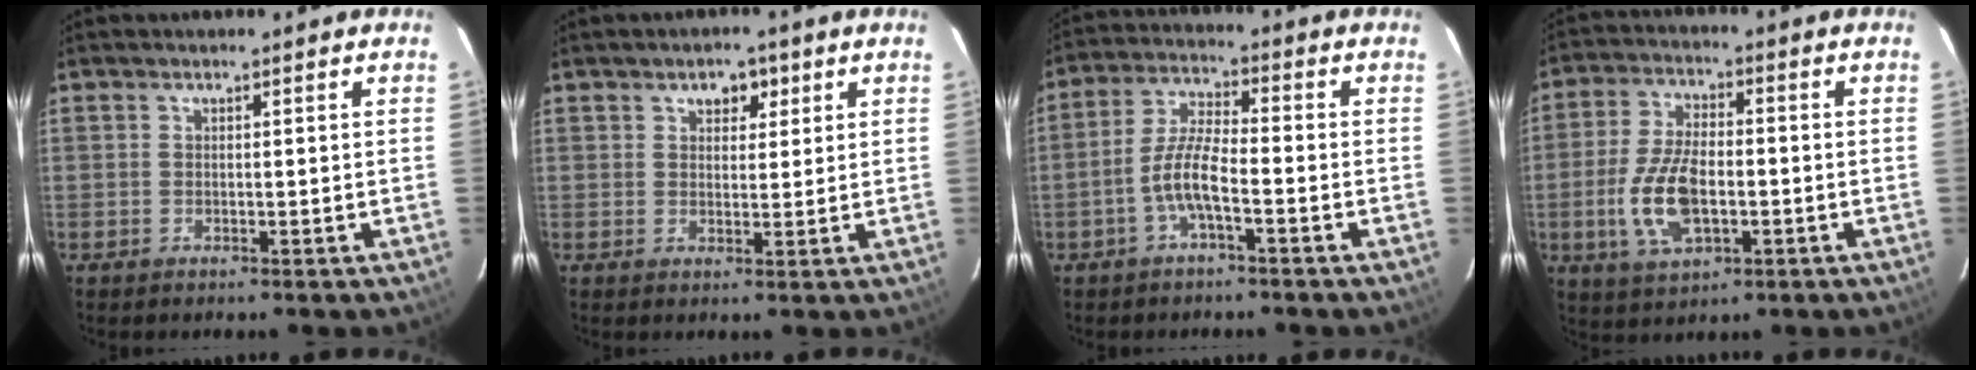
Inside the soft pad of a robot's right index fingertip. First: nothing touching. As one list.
[{"total": 3.7, "force": [1.9, 2.5, 1.9], "torque": [-0.020, 0.009, 0.030]}, {"total": 8.1, "force": [-3.6, 1.7, 7.0], "torque": [-0.156, 0.007, -0.072]}, {"total": 11.6, "force": [-2.8, 5.7, 9.7], "torque": [-0.206, -0.002, -0.047]}]